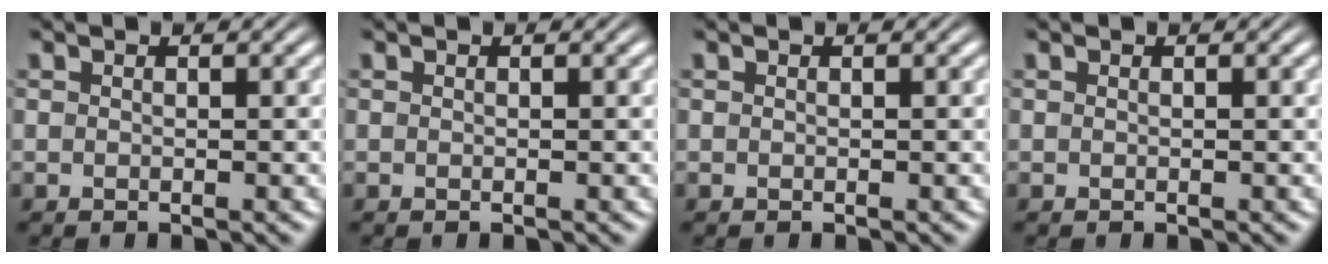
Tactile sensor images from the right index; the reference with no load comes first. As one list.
[{"total": 0.0}, {"total": 0.8, "force": [-0.2, -0.7, -0.3], "torque": [0.010, -0.011, 0.006]}, {"total": 0.0}]